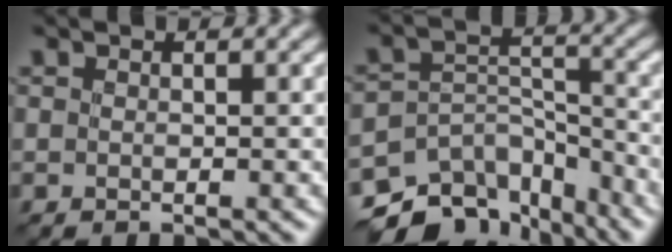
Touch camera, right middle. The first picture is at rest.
{"total": 10.3, "force": [-8.4, 5.2, 2.9], "torque": [-0.041, 0.003, -0.122]}